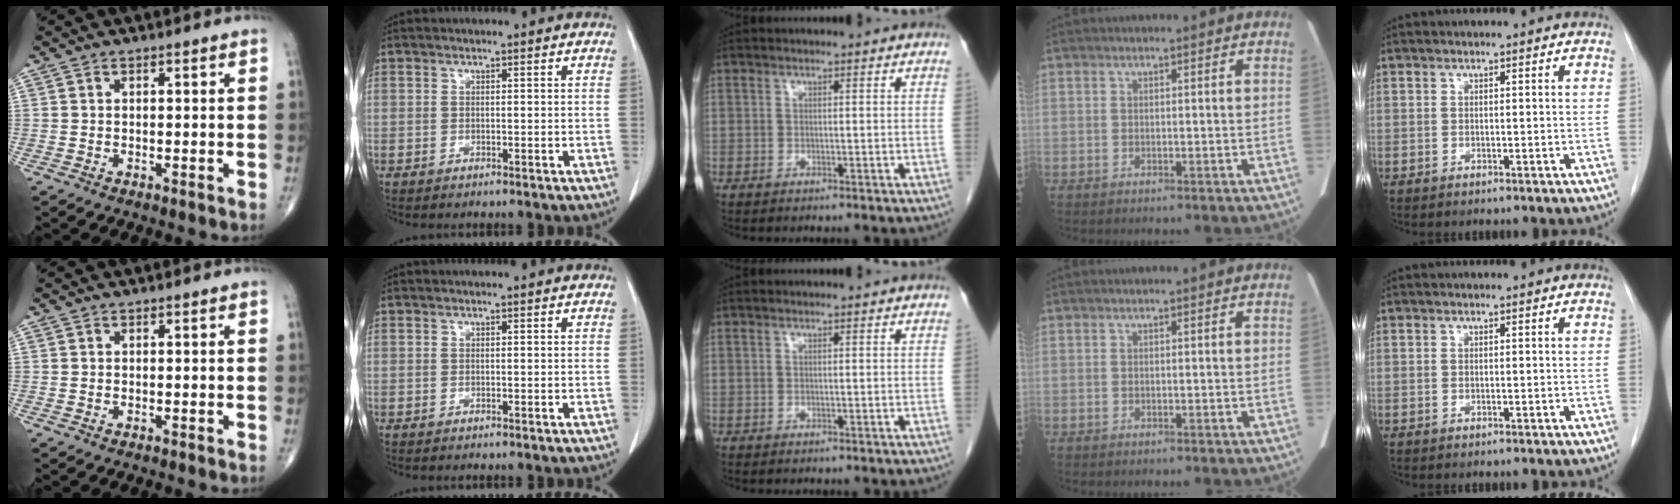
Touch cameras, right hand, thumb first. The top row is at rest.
{}